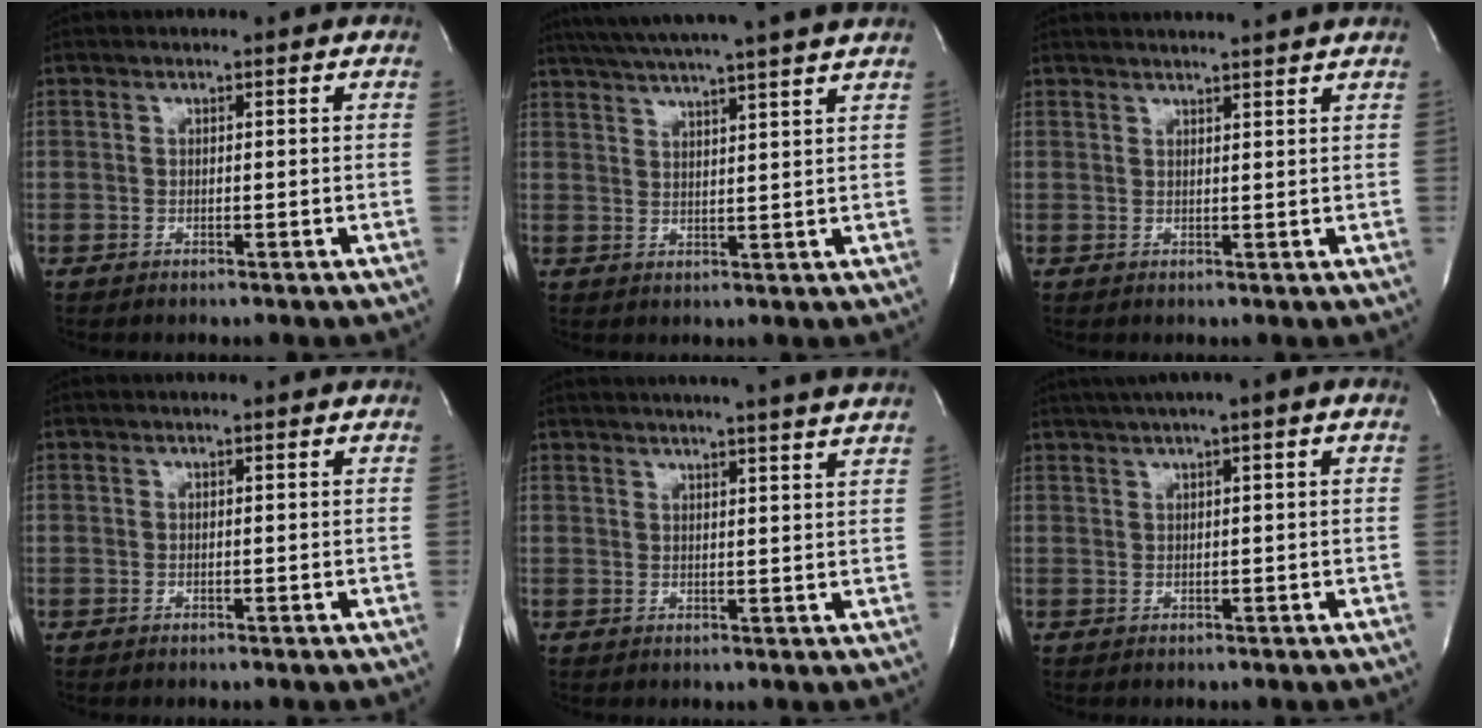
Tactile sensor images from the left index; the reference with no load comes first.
{"total": 16.7, "force": [14.7, -1.3, 7.9], "torque": [-0.141, 0.003, 0.202]}
{"total": 7.9, "force": [7.4, -1.0, 2.5], "torque": [-0.030, 0.016, 0.085]}
{"total": 1.2, "force": [1.2, 0.0, 0.4], "torque": [-0.010, 0.008, 0.013]}
{"total": 17.0, "force": [15.5, -0.8, 7.0], "torque": [-0.118, -0.005, 0.191]}
{"total": 6.4, "force": [4.0, -0.2, 5.0], "torque": [-0.082, 0.033, 0.063]}